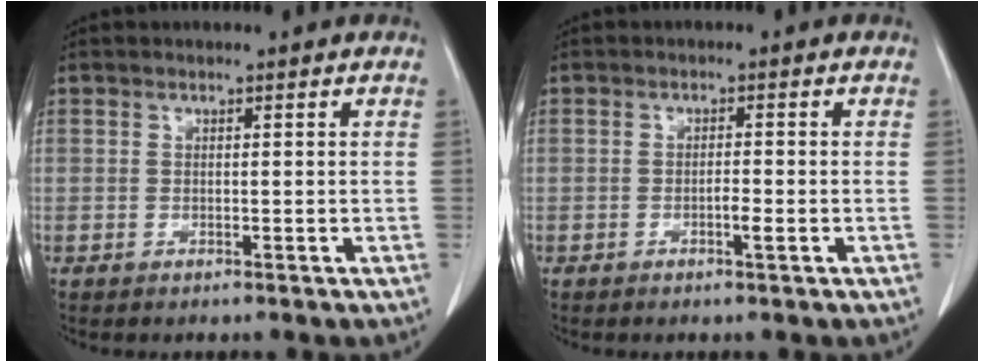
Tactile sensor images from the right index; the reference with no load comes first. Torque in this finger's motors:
{"motor_torque": [0.04, 0.00, 0.01, 0.02]}